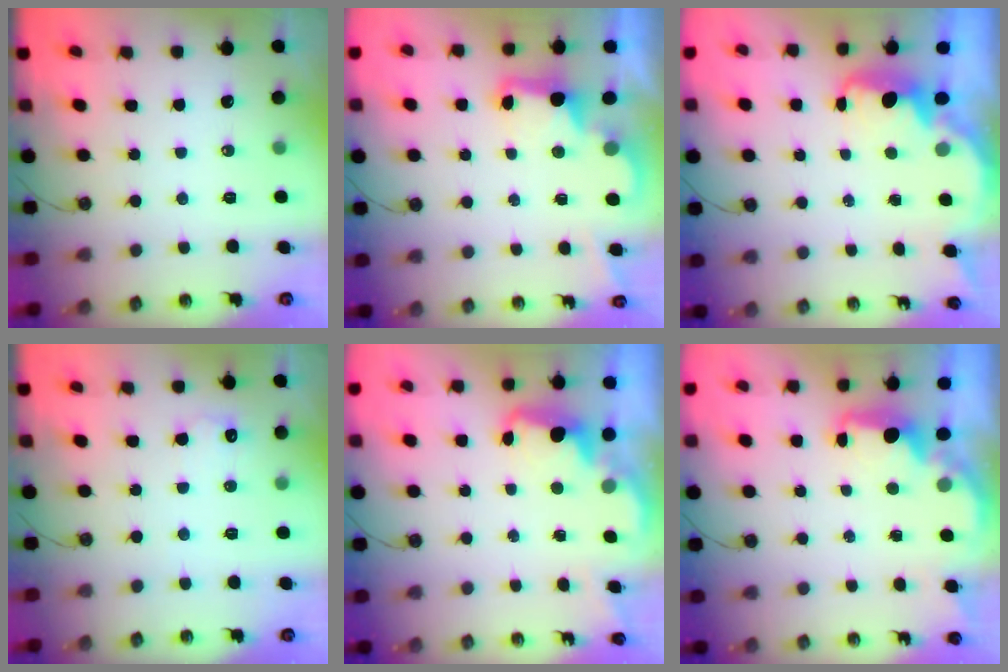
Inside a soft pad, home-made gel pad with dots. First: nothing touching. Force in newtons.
{"total": 3.0, "press": 3.0, "slide": 0.6}
{"total": 2.7, "press": 2.7, "slide": 0.4}
{"total": 5.8, "press": 5.8, "slide": 0.9}
{"total": 2.5, "press": 2.5, "slide": 0.5}
{"total": 2.3, "press": 2.1, "slide": 0.7}